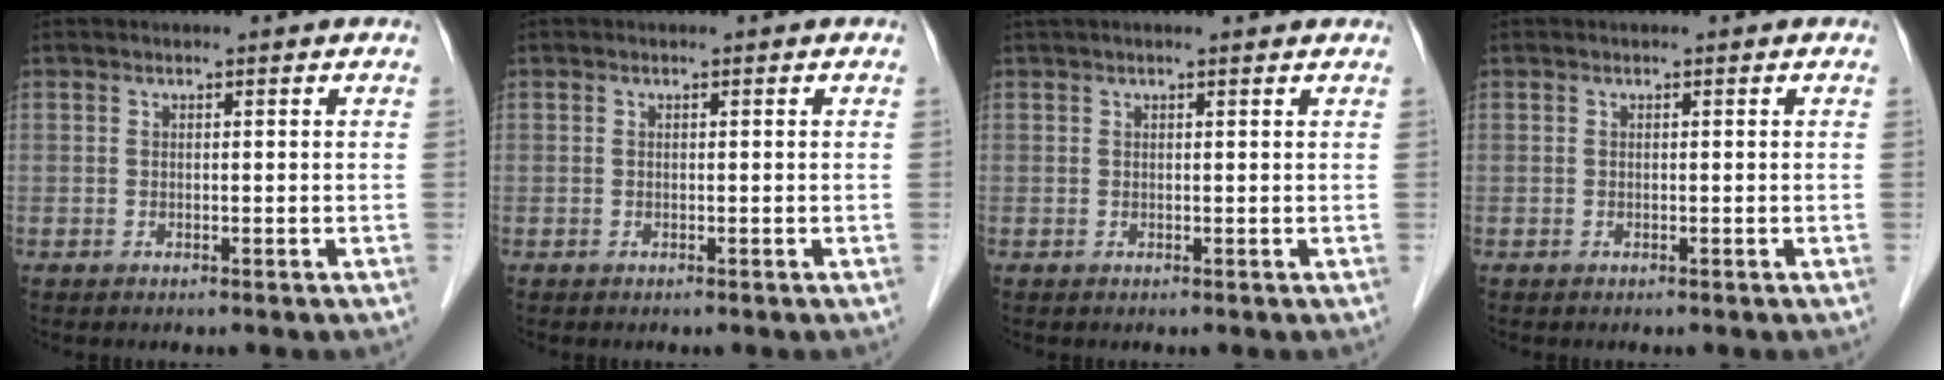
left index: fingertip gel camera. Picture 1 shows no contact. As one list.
[{"total": 0.0}, {"total": 4.7, "force": [4.2, 0.5, 2.0], "torque": [-0.027, 0.036, 0.052]}, {"total": 0.0}]